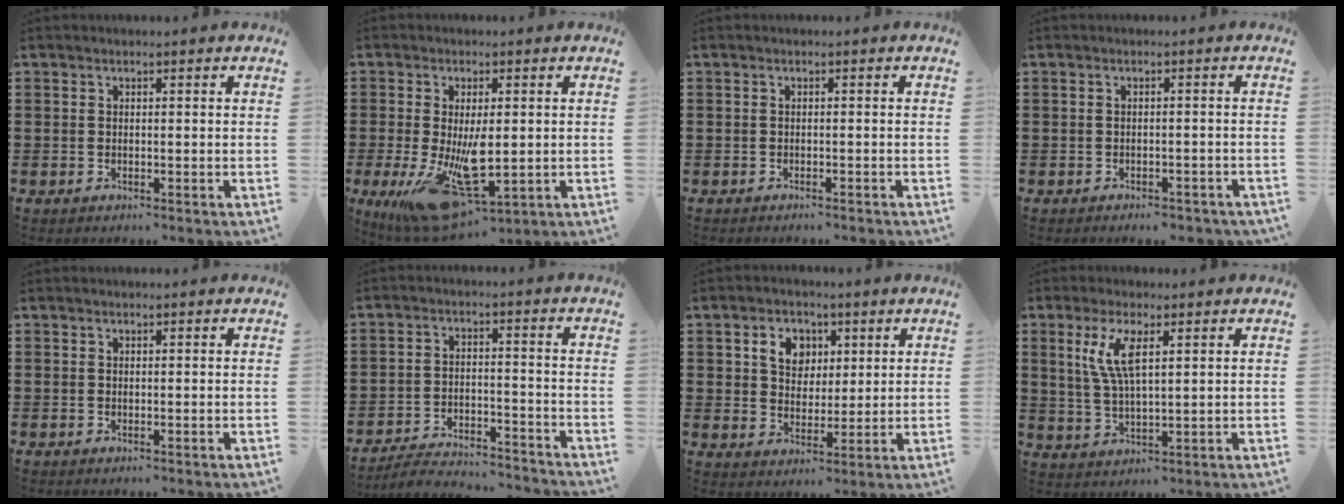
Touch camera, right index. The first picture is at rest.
{"total": 13.5, "force": [-2.4, 5.7, 12.0], "torque": [-0.207, -0.025, -0.032]}
{"total": 0.7, "force": [-0.7, -0.1, 0.0], "torque": [-0.003, -0.002, -0.014]}
{"total": 1.5, "force": [-1.5, 0.2, 0.2], "torque": [-0.011, -0.001, -0.031]}
{"total": 0.0}
{"total": 4.9, "force": [-4.9, 0.3, 0.8], "torque": [-0.022, 0.004, -0.100]}
{"total": 5.5, "force": [2.2, 4.3, 2.6], "torque": [-0.054, 0.009, 0.035]}
{"total": 6.6, "force": [2.4, 1.9, 5.9], "torque": [-0.123, 0.006, 0.040]}